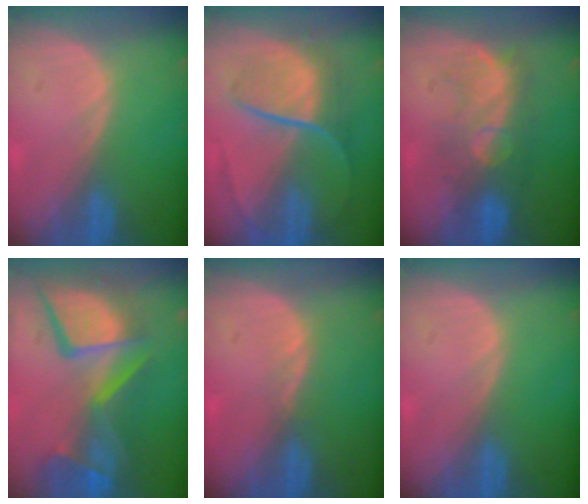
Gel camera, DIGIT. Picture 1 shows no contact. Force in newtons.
{"total": 9.1, "press": 7.5, "slide": 5.2}
{"total": 7.8, "press": 7.7, "slide": 1.2}
{"total": 13.8, "press": 11.3, "slide": 8.0}
{"total": 1.1, "press": 1.0, "slide": 0.5}
{"total": 0.0}